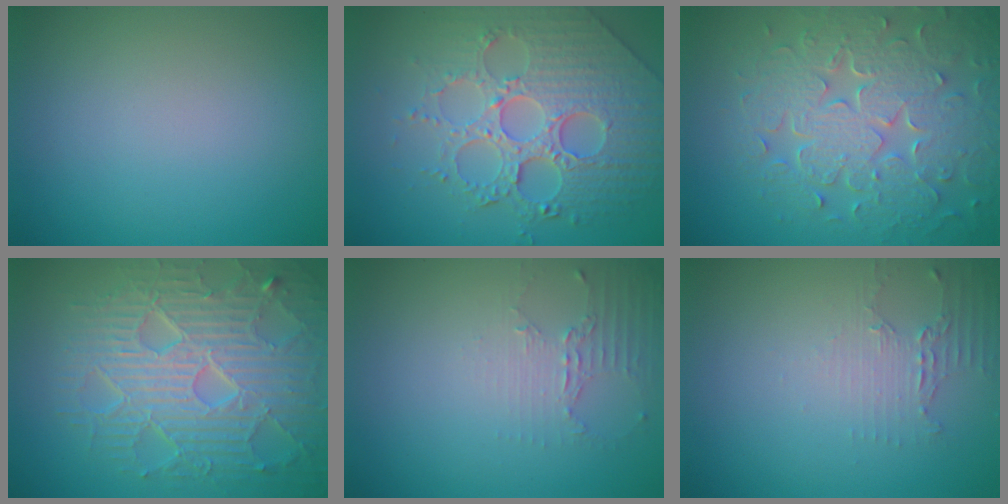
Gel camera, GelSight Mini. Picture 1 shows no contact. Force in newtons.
{"total": 8.1, "press": 6.0, "slide": 5.4}
{"total": 8.4, "press": 6.1, "slide": 5.8}
{"total": 9.2, "press": 6.5, "slide": 6.5}
{"total": 2.0, "press": 1.5, "slide": 1.4}
{"total": 2.0, "press": 1.5, "slide": 1.3}